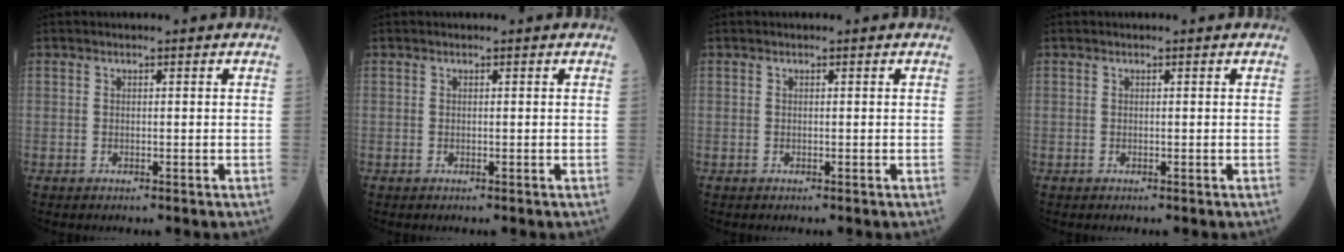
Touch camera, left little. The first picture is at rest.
{"total": 0.0}
{"total": 0.0}
{"total": 0.0}